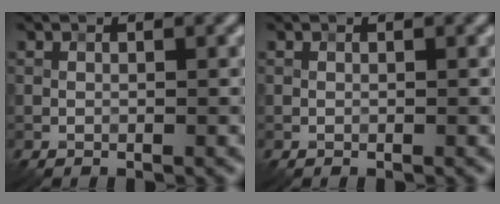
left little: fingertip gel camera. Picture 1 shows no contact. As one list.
[{"total": 0.0}]